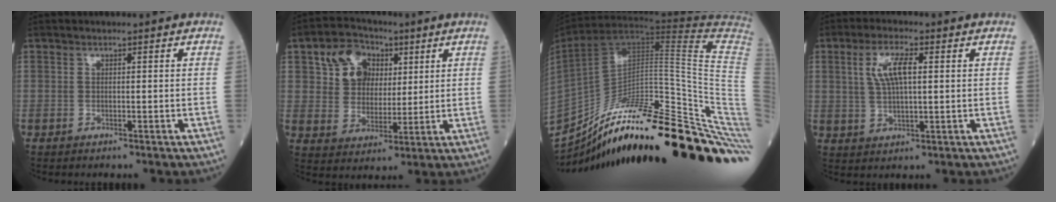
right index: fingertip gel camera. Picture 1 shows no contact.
{"total": 9.0, "force": [3.9, 7.0, 4.1], "torque": [-0.083, 0.028, 0.075]}
{"total": 33.4, "force": [-22.2, 3.3, 24.7], "torque": [-0.245, 0.007, -0.322]}
{"total": 6.3, "force": [1.7, 1.7, 5.8], "torque": [-0.123, 0.008, 0.037]}